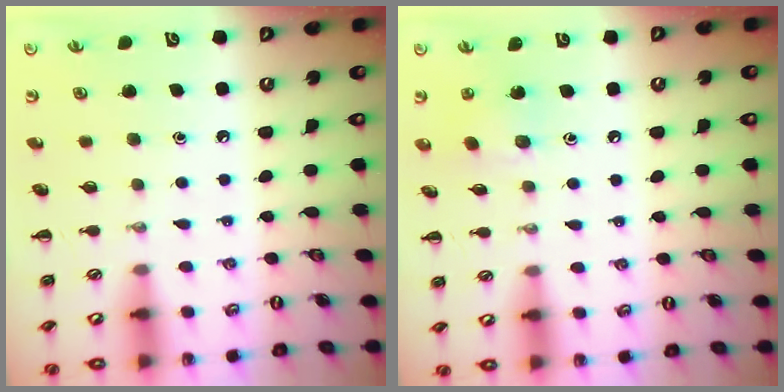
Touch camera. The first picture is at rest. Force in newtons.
{"total": 4.6, "press": 4.5, "slide": 0.9}